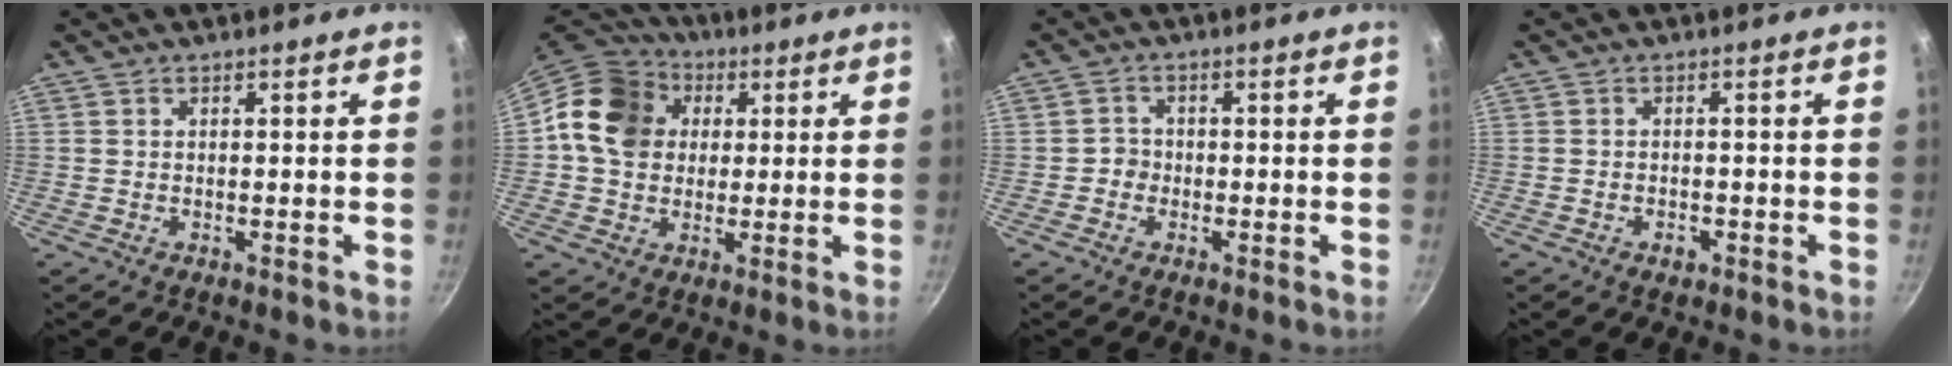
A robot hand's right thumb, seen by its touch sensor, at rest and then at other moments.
{"total": 14.1, "force": [2.6, 11.8, 7.4], "torque": [-0.108, 0.016, 0.027]}
{"total": 2.3, "force": [-0.8, 2.1, 0.6], "torque": [0.007, 0.008, -0.017]}
{"total": 1.8, "force": [-1.0, 1.1, 1.0], "torque": [-0.018, 0.007, -0.015]}